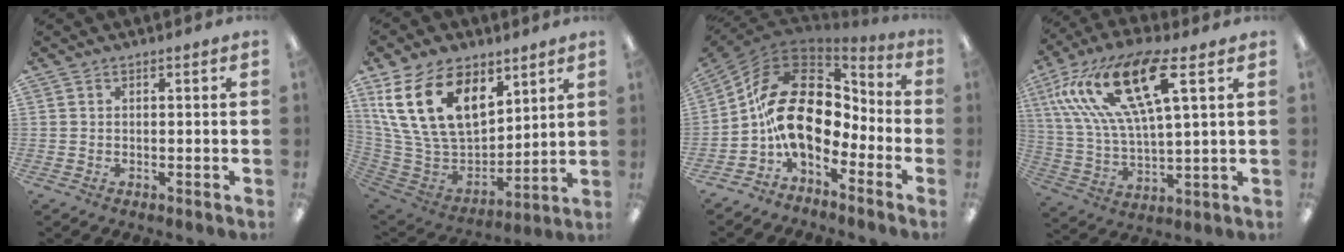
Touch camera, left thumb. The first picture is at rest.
{"total": 22.4, "force": [11.1, 13.5, 14.0], "torque": [-0.305, -0.041, 0.201]}
{"total": 17.1, "force": [0.5, 11.1, 13.0], "torque": [-0.265, 0.010, 0.012]}
{"total": 19.9, "force": [10.0, 6.7, 15.9], "torque": [-0.334, -0.025, 0.161]}